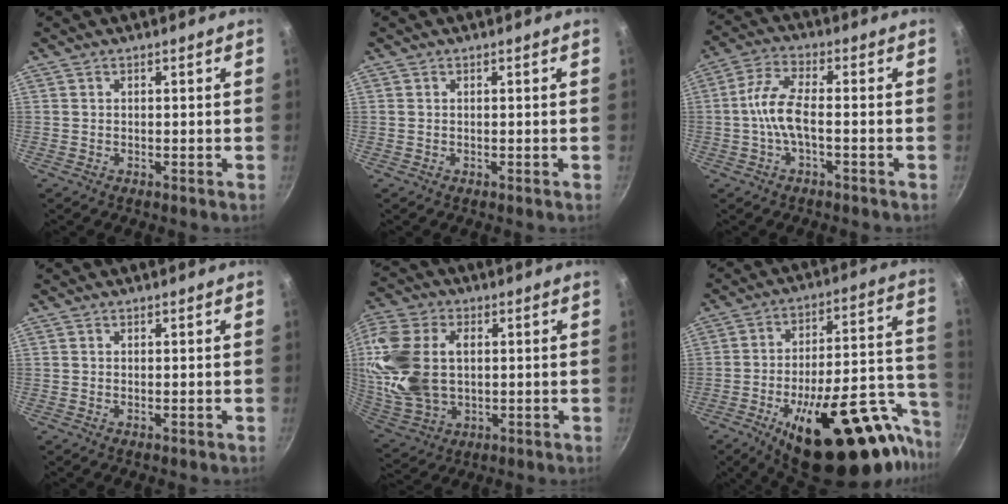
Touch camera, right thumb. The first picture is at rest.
{"total": 0.0}
{"total": 7.1, "force": [-1.6, 2.7, 6.4], "torque": [-0.145, 0.025, -0.043]}
{"total": 0.0}
{"total": 18.5, "force": [2.4, 12.4, 13.4], "torque": [-0.280, 0.003, 0.053]}
{"total": 31.7, "force": [-16.5, 12.3, 24.1], "torque": [-0.281, 0.084, -0.234]}